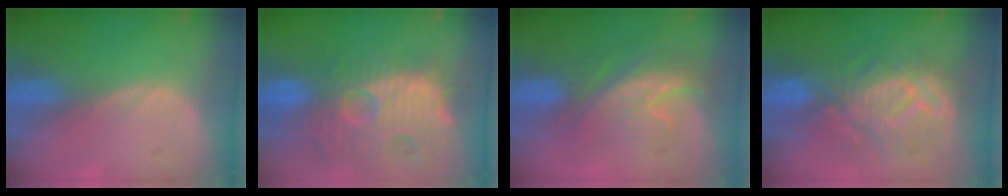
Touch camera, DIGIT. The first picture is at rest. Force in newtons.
{"total": 14.0, "press": 12.4, "slide": 6.4}
{"total": 8.5, "press": 7.5, "slide": 4.1}
{"total": 10.0, "press": 9.8, "slide": 1.4}